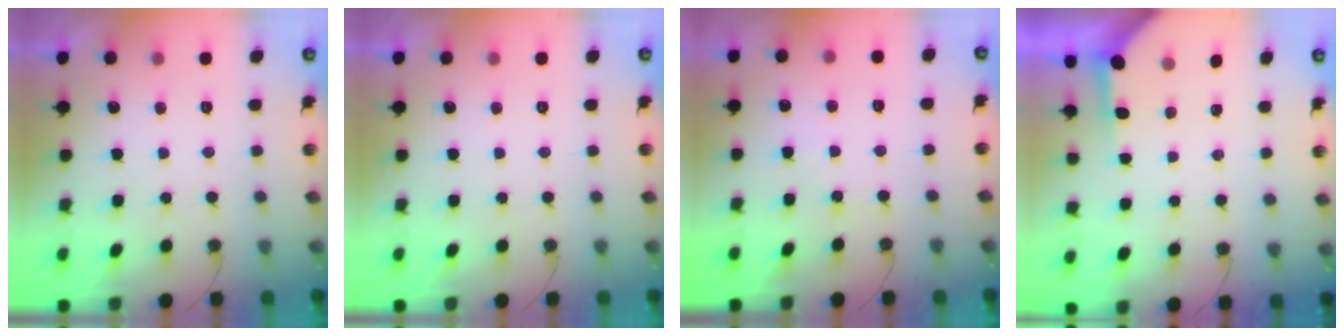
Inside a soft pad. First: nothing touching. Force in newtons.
{"total": 0.0}
{"total": 3.0, "press": 2.9, "slide": 0.5}
{"total": 3.9, "press": 3.9, "slide": 0.4}